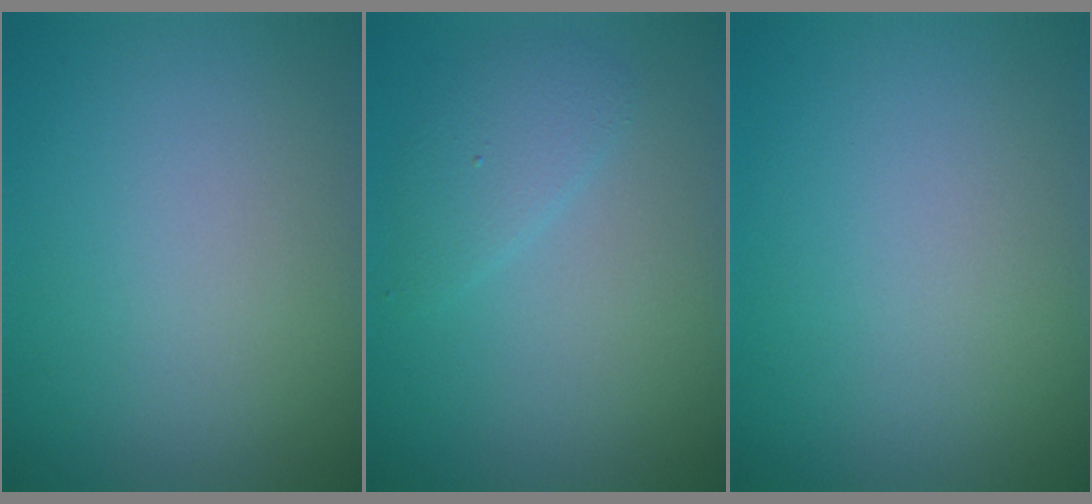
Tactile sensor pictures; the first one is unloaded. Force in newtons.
{"total": 2.0, "press": 2.0, "slide": 0.2}
{"total": 0.0}